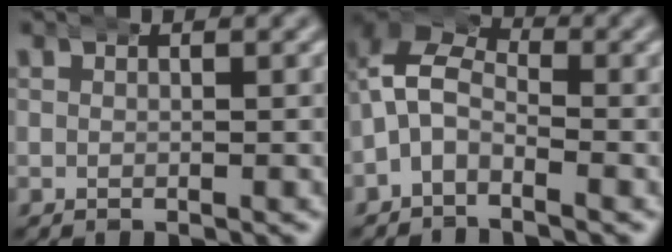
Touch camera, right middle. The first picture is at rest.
{"total": 7.6, "force": [0.3, 6.4, 4.1], "torque": [-0.081, -0.001, -0.019]}